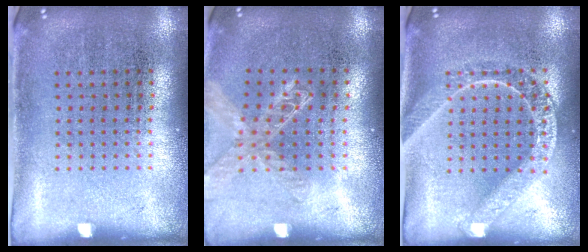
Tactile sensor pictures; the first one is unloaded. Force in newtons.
{"total": 1.4, "press": 1.4, "slide": 0.1}
{"total": 1.6, "press": 1.5, "slide": 0.4}